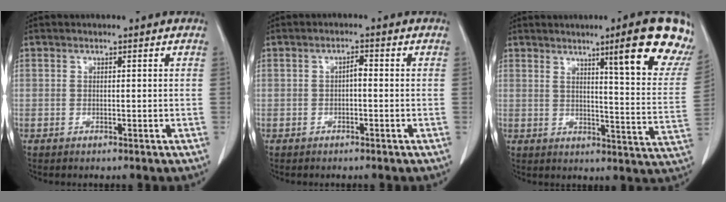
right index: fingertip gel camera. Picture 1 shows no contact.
{"total": 1.5, "force": [-0.2, 0.5, 1.4], "torque": [-0.023, 0.004, -0.005]}
{"total": 15.3, "force": [9.3, 0.1, 12.2], "torque": [-0.140, -0.024, 0.100]}